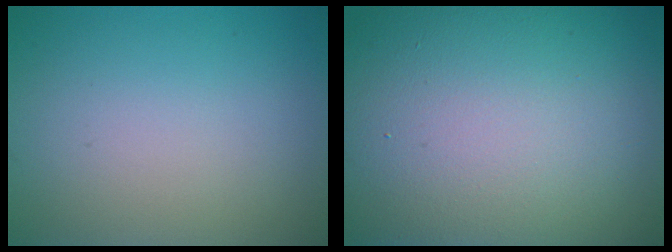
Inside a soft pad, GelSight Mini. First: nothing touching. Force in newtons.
{"total": 21.6, "press": 21.6, "slide": 1.1}